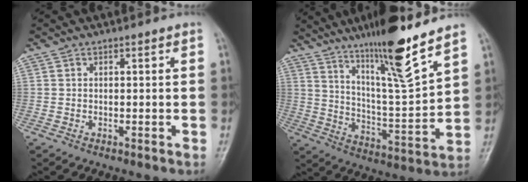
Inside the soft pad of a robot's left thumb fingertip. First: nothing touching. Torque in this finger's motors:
{"motor_torque": [2.15, 0.18, 1.48, -1.29, 0.42]}